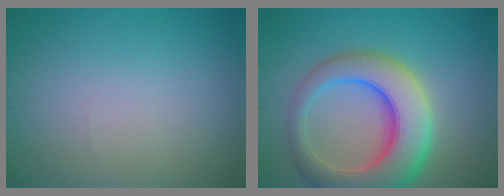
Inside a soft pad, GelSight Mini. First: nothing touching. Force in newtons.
{"total": 9.7, "press": 9.7, "slide": 0.6}